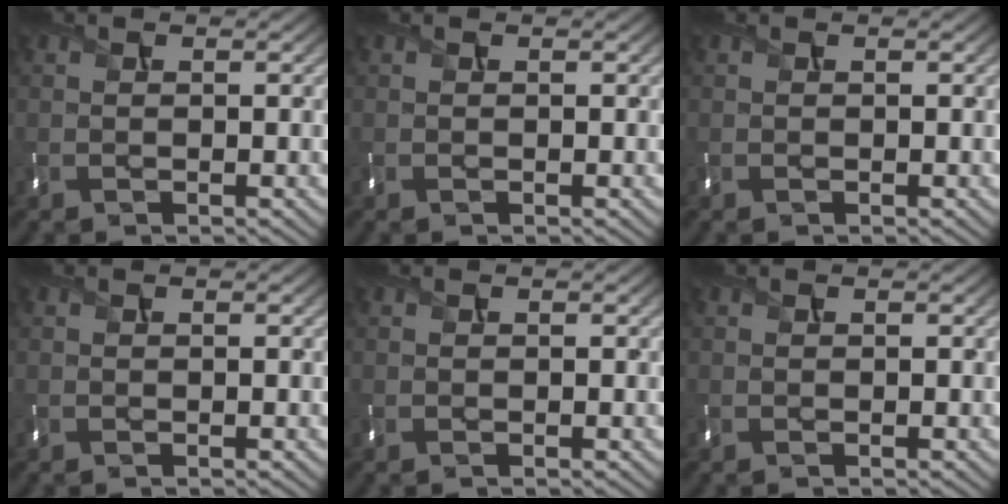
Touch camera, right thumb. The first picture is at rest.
{"total": 0.0}
{"total": 0.0}
{"total": 0.0}
{"total": 0.0}
{"total": 0.0}